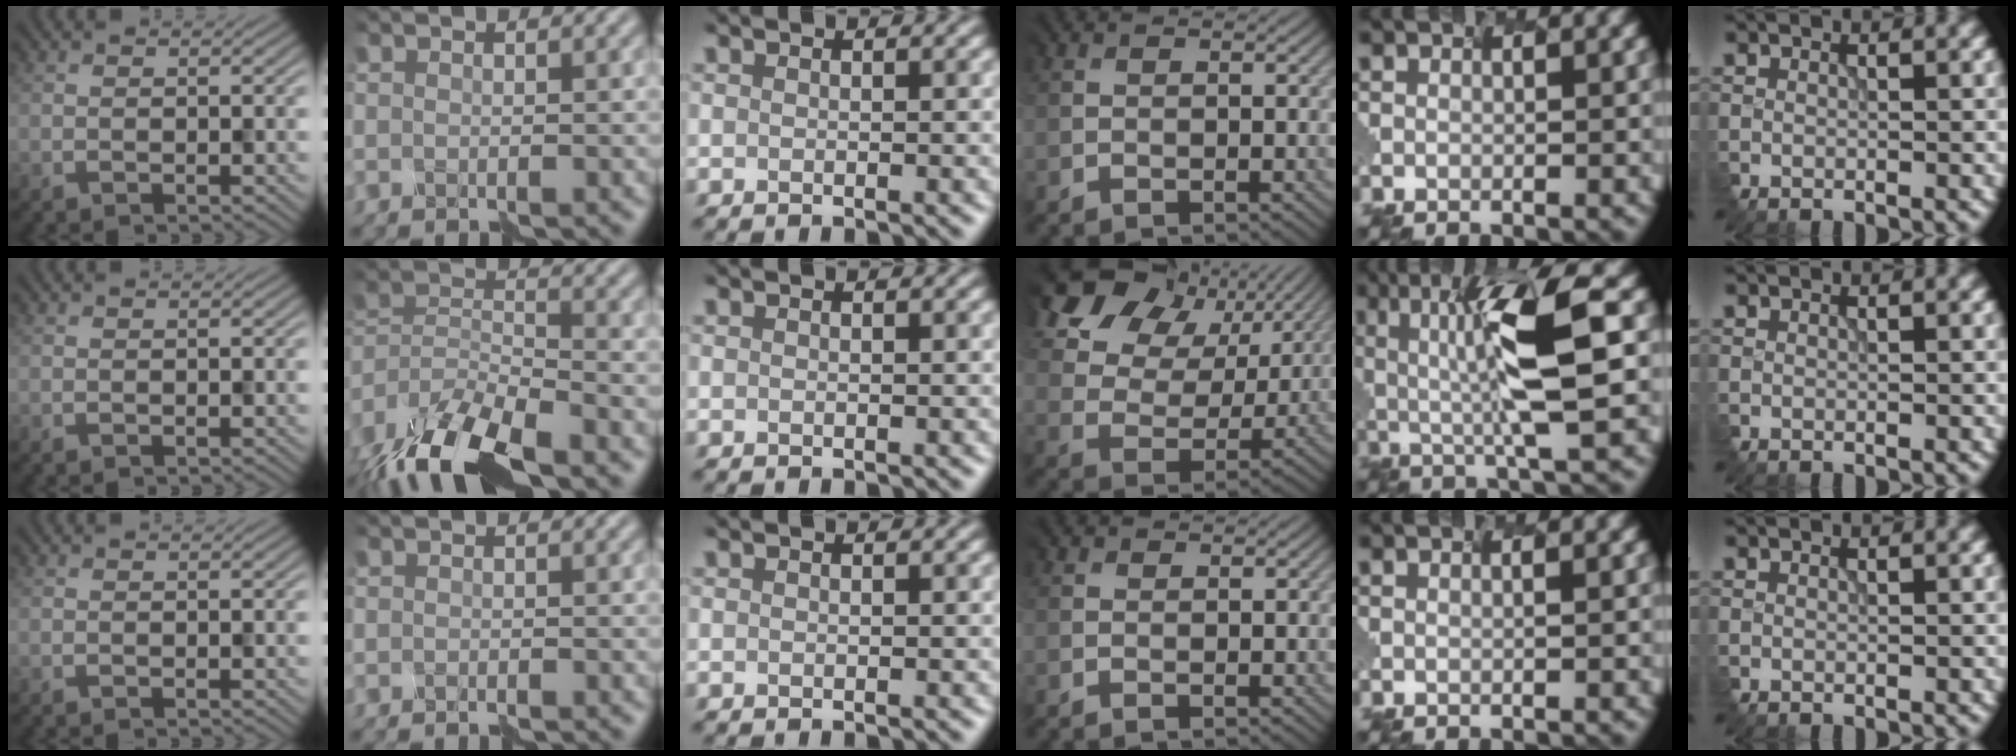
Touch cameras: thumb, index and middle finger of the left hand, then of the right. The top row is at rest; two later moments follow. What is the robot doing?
{"motion": "disassemble", "object": "puzzle pieces"}